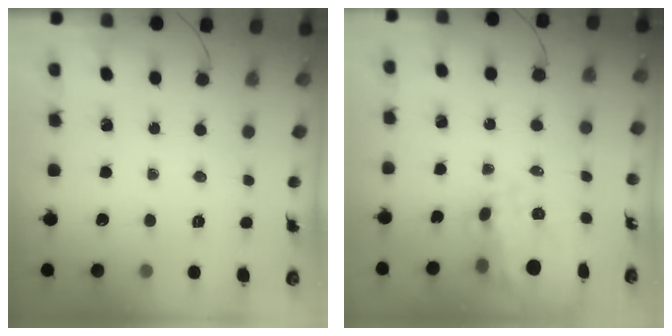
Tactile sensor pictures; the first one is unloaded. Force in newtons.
{"total": 11.9, "press": 11.6, "slide": 2.6}